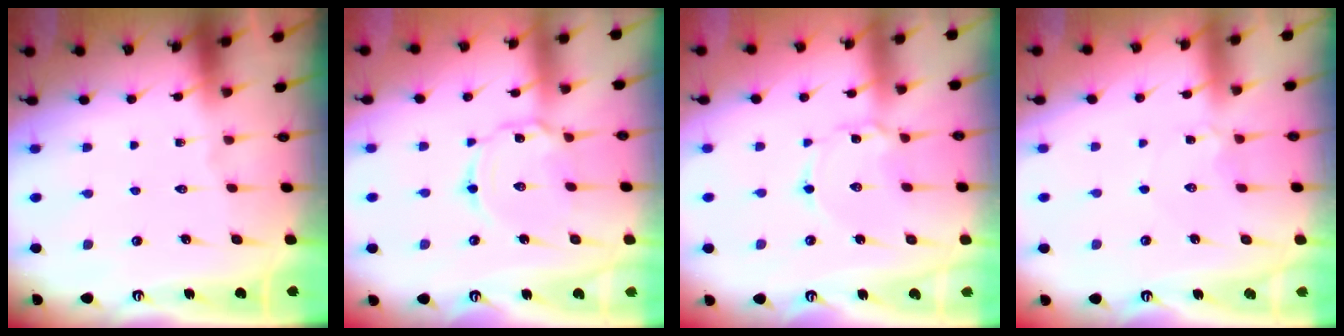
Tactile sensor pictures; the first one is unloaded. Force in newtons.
{"total": 4.3, "press": 4.3, "slide": 0.4}
{"total": 2.4, "press": 2.4, "slide": 0.1}
{"total": 2.3, "press": 2.3, "slide": 0.2}